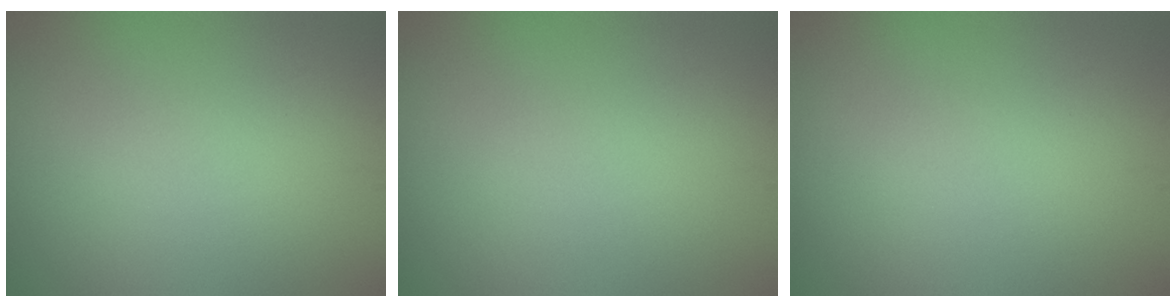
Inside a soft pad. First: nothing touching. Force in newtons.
{"total": 0.0}
{"total": 0.0}